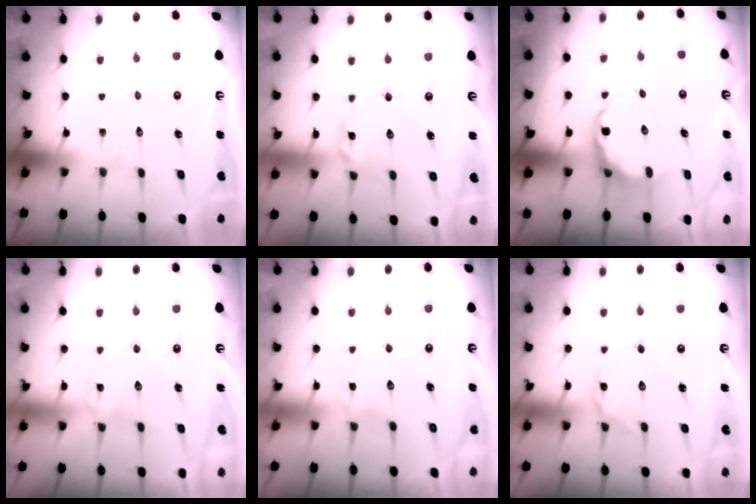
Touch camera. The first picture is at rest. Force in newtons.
{"total": 1.7, "press": 1.7, "slide": 0.1}
{"total": 7.2, "press": 7.0, "slide": 1.6}
{"total": 0.0}
{"total": 1.0, "press": 1.0, "slide": 0.1}
{"total": 1.1, "press": 1.1, "slide": 0.1}